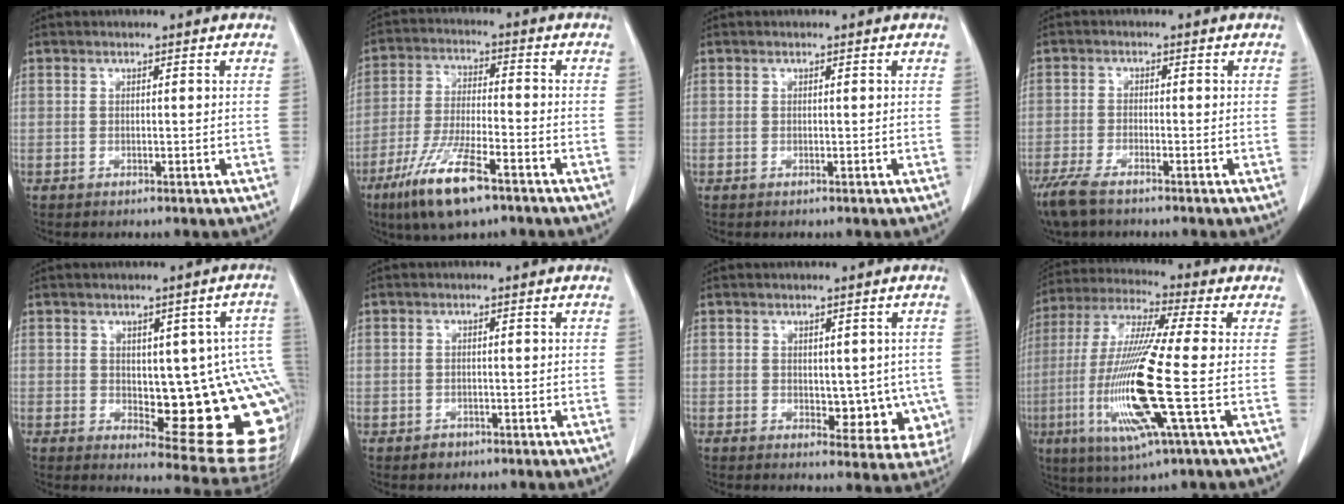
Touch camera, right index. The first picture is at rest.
{"total": 12.0, "force": [-7.4, 2.2, 9.2], "torque": [-0.188, -0.024, -0.132]}
{"total": 0.0}
{"total": 5.9, "force": [-4.5, 1.4, 3.6], "torque": [-0.071, -0.015, -0.080]}
{"total": 18.7, "force": [-1.9, 6.4, 17.5], "torque": [-0.124, 0.017, 0.002]}
{"total": 1.5, "force": [-0.8, 1.2, 0.1], "torque": [-0.001, 0.004, -0.011]}
{"total": 7.5, "force": [-0.6, 4.4, 6.0], "torque": [-0.047, 0.001, 0.006]}
{"total": 16.8, "force": [-3.6, 0.0, 16.4], "torque": [-0.344, -0.018, -0.074]}